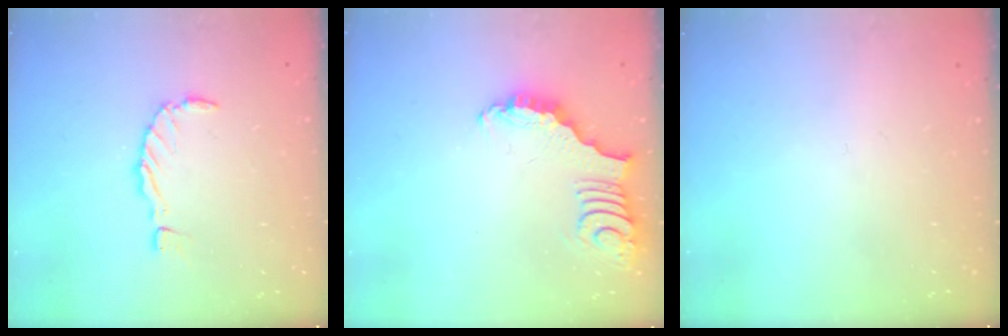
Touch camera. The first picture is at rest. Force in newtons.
{"total": 3.3, "press": 3.3, "slide": 0.5}
{"total": 0.0}